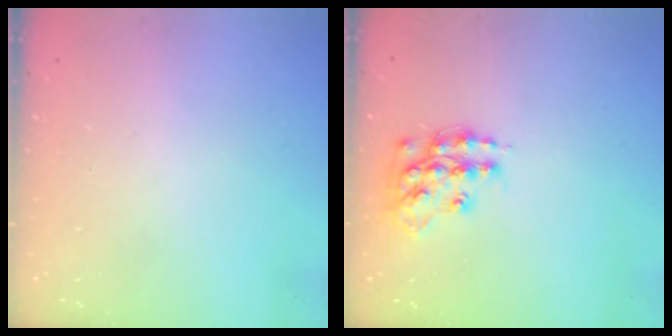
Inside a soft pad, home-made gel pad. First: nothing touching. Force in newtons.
{"total": 13.7, "press": 13.7, "slide": 0.9}